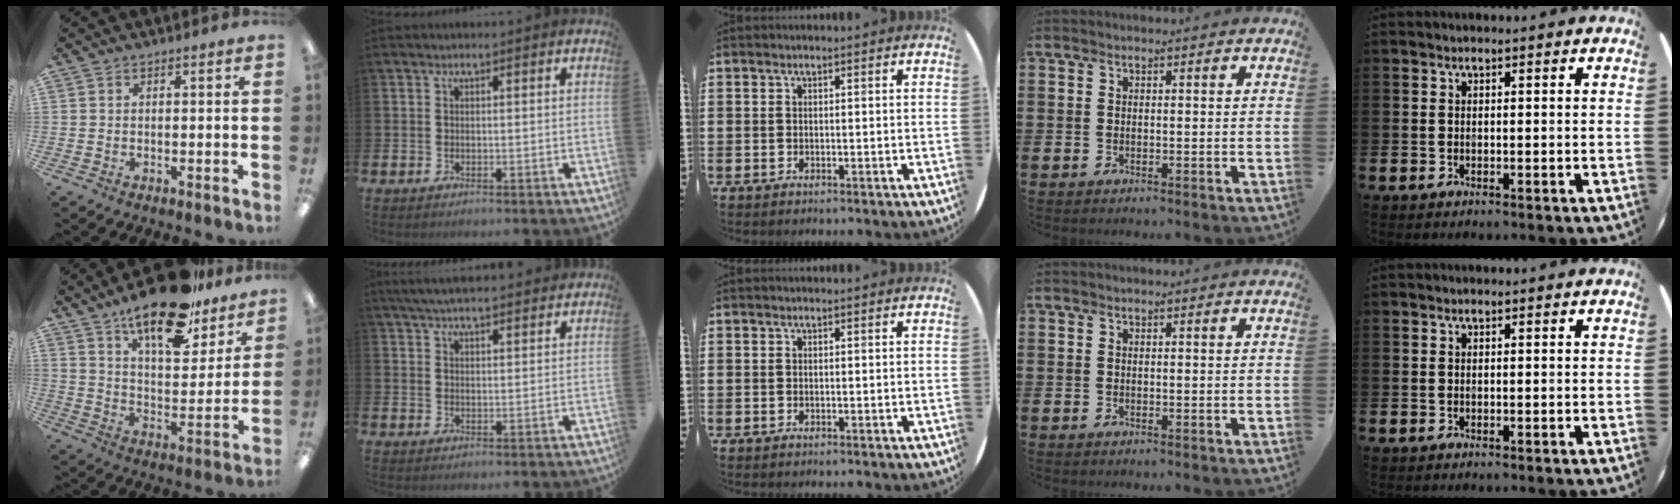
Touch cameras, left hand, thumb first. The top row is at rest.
{"thumb": {"total": 19.0, "force": [14.5, 6.7, 10.2], "torque": [-0.162, -0.089, 0.245]}, "index": {"total": 4.9, "force": [4.7, 0.6, 1.5], "torque": [-0.035, -0.014, 0.085]}}